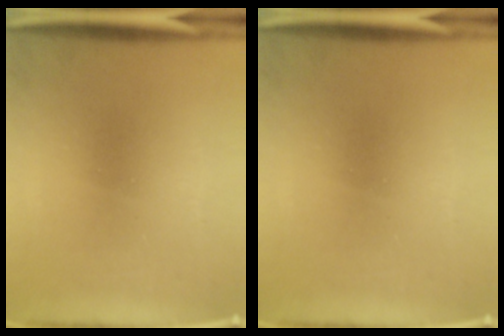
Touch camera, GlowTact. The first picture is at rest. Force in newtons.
{"total": 0.0}